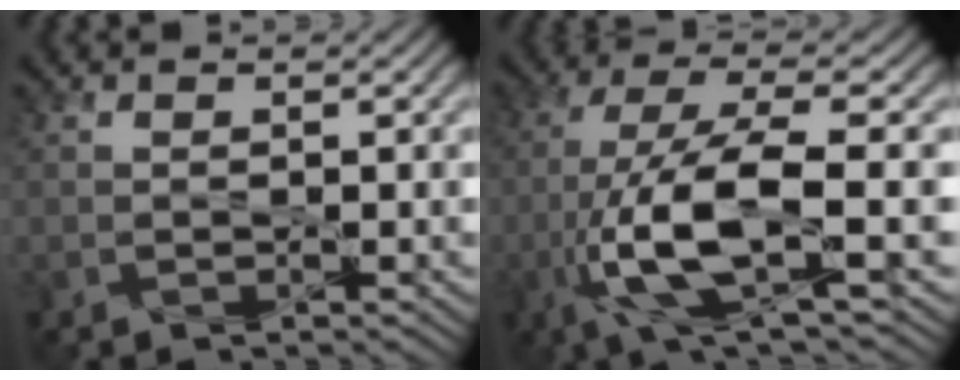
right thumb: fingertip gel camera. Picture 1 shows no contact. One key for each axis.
{"total": 11.1, "fx": -3.2, "fy": 3.2, "fz": 10.2, "tx": -0.210, "ty": -0.004, "tz": -0.068}